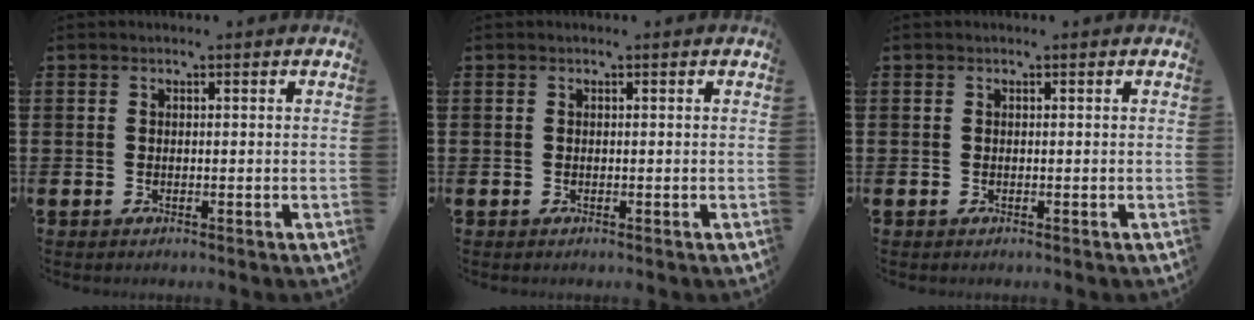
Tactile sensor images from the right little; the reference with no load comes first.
{"total": 0.0}
{"total": 0.0}